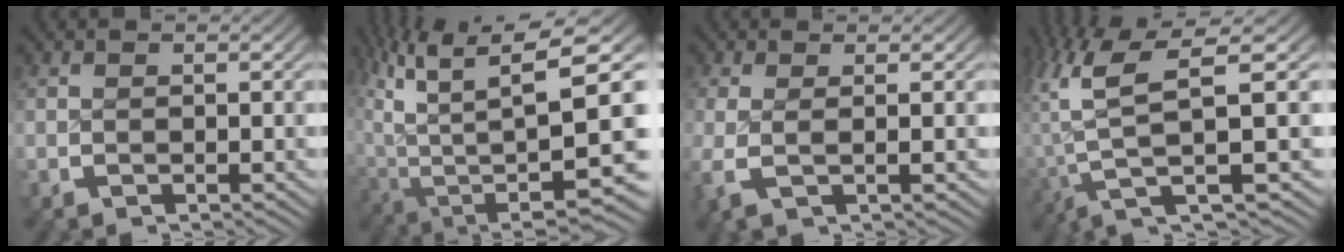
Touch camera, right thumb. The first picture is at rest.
{"total": 14.9, "force": [-0.5, 7.8, 12.7], "torque": [-0.198, -0.034, 0.022]}
{"total": 2.6, "force": [0.1, 0.9, 2.4], "torque": [-0.066, -0.010, 0.009]}
{"total": 8.2, "force": [-0.2, 3.2, 7.6], "torque": [-0.157, -0.022, 0.004]}